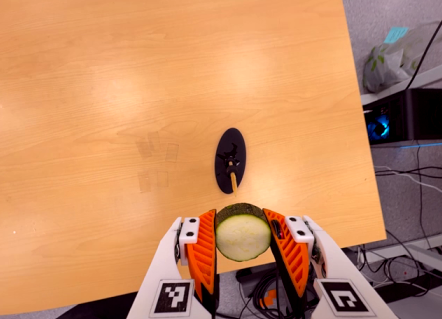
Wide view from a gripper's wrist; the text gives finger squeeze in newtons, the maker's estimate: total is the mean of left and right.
{"total": 12.3, "left": 11.0, "right": 13.6}